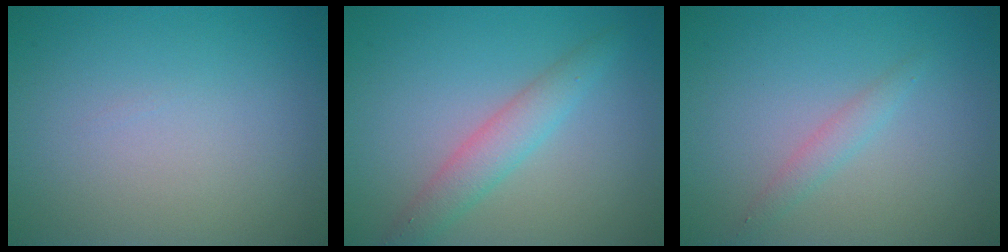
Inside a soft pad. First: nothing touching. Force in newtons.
{"total": 2.9, "press": 2.9, "slide": 0.1}
{"total": 1.4, "press": 1.4, "slide": 0.0}